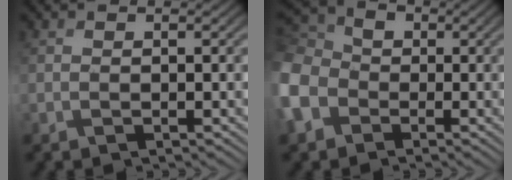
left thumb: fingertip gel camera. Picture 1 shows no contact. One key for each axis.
{"total": 9.1, "fx": -3.0, "fy": 7.3, "fz": 4.7, "tx": -0.165, "ty": -0.009, "tz": -0.077}